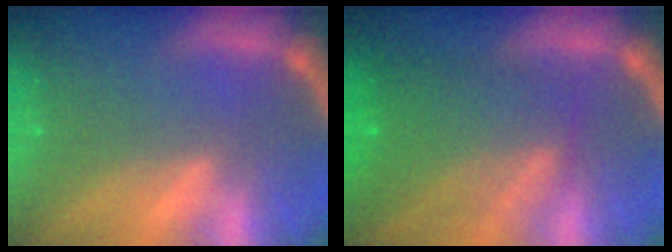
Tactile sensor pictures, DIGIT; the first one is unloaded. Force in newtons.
{"total": 7.5}